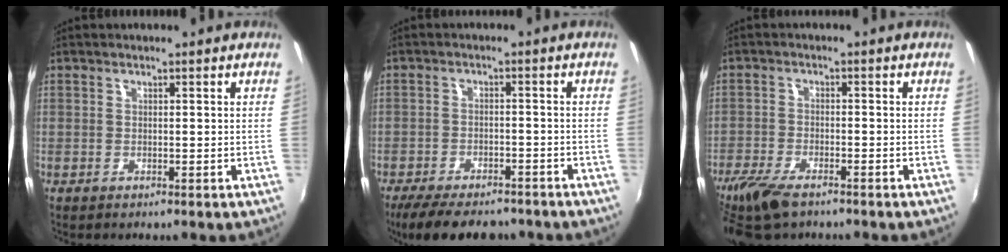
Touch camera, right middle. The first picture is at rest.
{"total": 13.1, "force": [-10.5, 4.5, 6.3], "torque": [-0.135, -0.024, -0.159]}
{"total": 9.0, "force": [-6.9, 2.9, 5.0], "torque": [-0.128, -0.028, -0.132]}